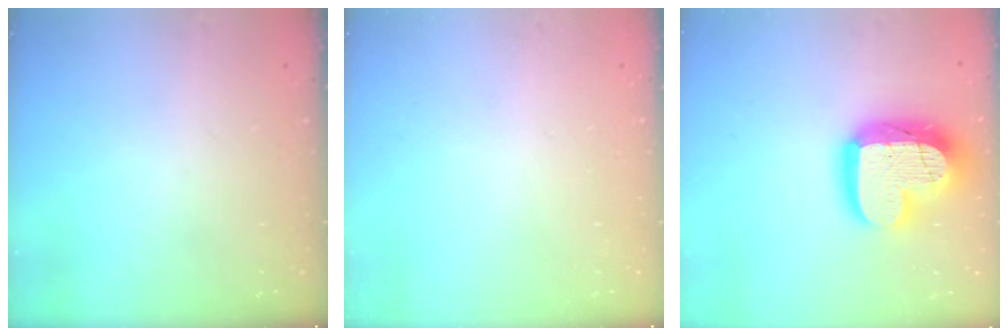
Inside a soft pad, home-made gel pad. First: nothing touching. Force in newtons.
{"total": 0.0}
{"total": 21.4, "press": 21.3, "slide": 1.7}